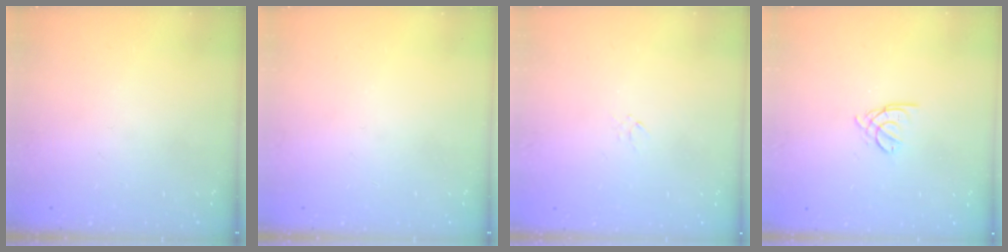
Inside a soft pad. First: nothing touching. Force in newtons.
{"total": 0.0}
{"total": 0.0}
{"total": 1.7, "press": 1.7, "slide": 0.4}